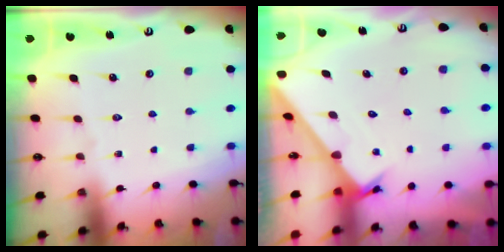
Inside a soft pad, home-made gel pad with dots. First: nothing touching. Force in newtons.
{"total": 1.5, "press": 1.5, "slide": 0.1}